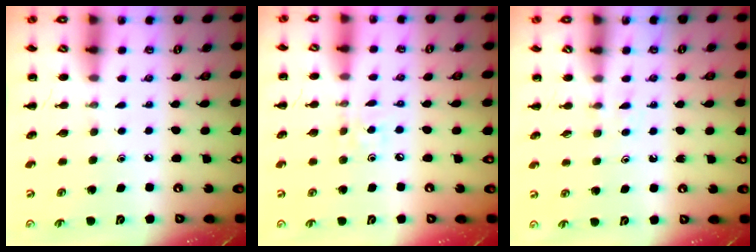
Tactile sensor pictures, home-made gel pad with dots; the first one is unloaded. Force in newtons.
{"total": 2.1, "press": 2.0, "slide": 0.6}
{"total": 2.9, "press": 2.7, "slide": 1.2}